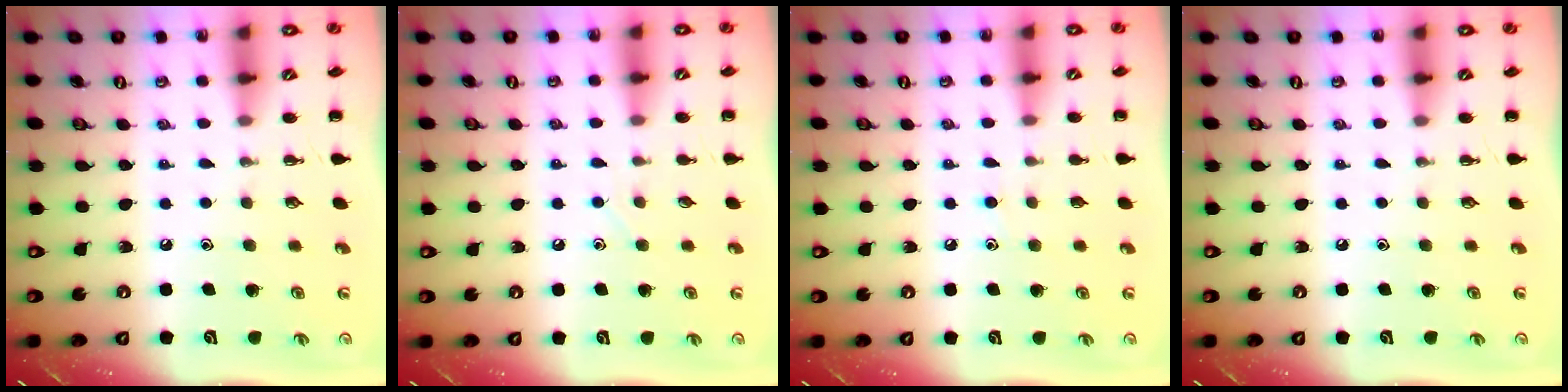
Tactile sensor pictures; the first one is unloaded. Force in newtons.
{"total": 2.4, "press": 2.3, "slide": 0.7}
{"total": 4.0, "press": 3.8, "slide": 1.4}
{"total": 0.0}